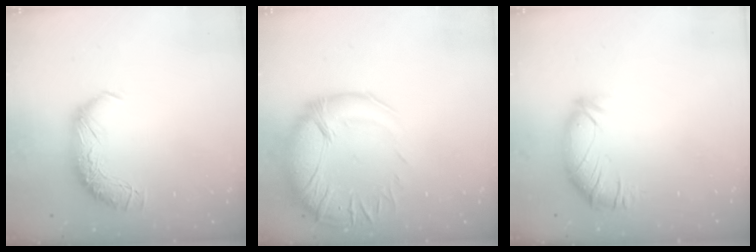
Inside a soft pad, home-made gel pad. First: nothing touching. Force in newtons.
{"total": 6.5, "press": 4.8, "slide": 4.3}
{"total": 3.0, "press": 2.3, "slide": 2.0}